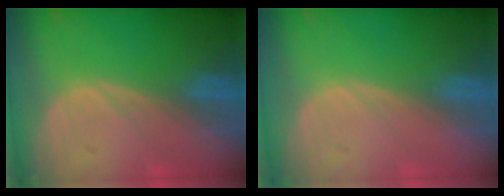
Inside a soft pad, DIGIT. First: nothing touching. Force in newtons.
{"total": 0.0}